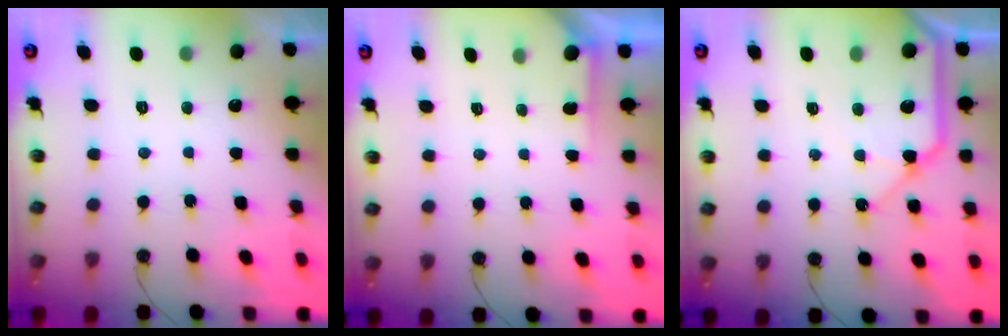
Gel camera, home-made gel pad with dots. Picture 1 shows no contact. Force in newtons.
{"total": 3.7, "press": 3.7, "slide": 0.2}
{"total": 11.6, "press": 11.6, "slide": 1.3}